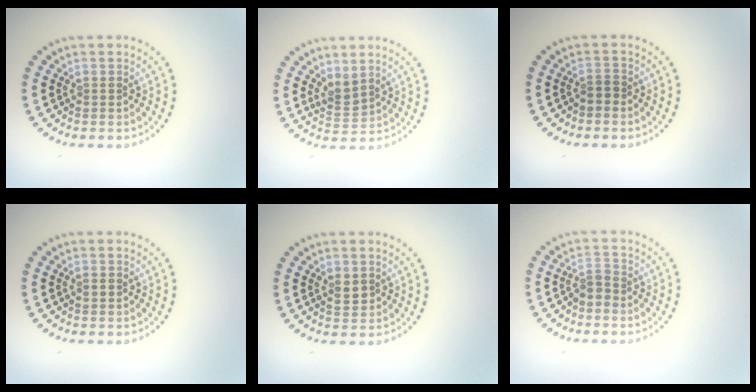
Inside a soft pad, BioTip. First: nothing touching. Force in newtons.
{"total": 1.8, "press": 1.4, "slide": 1.1}
{"total": 1.2, "press": 0.9, "slide": 0.8}
{"total": 0.8, "press": 0.8, "slide": 0.1}
{"total": 1.4, "press": 1.4, "slide": 0.2}
{"total": 1.6, "press": 1.2, "slide": 1.1}